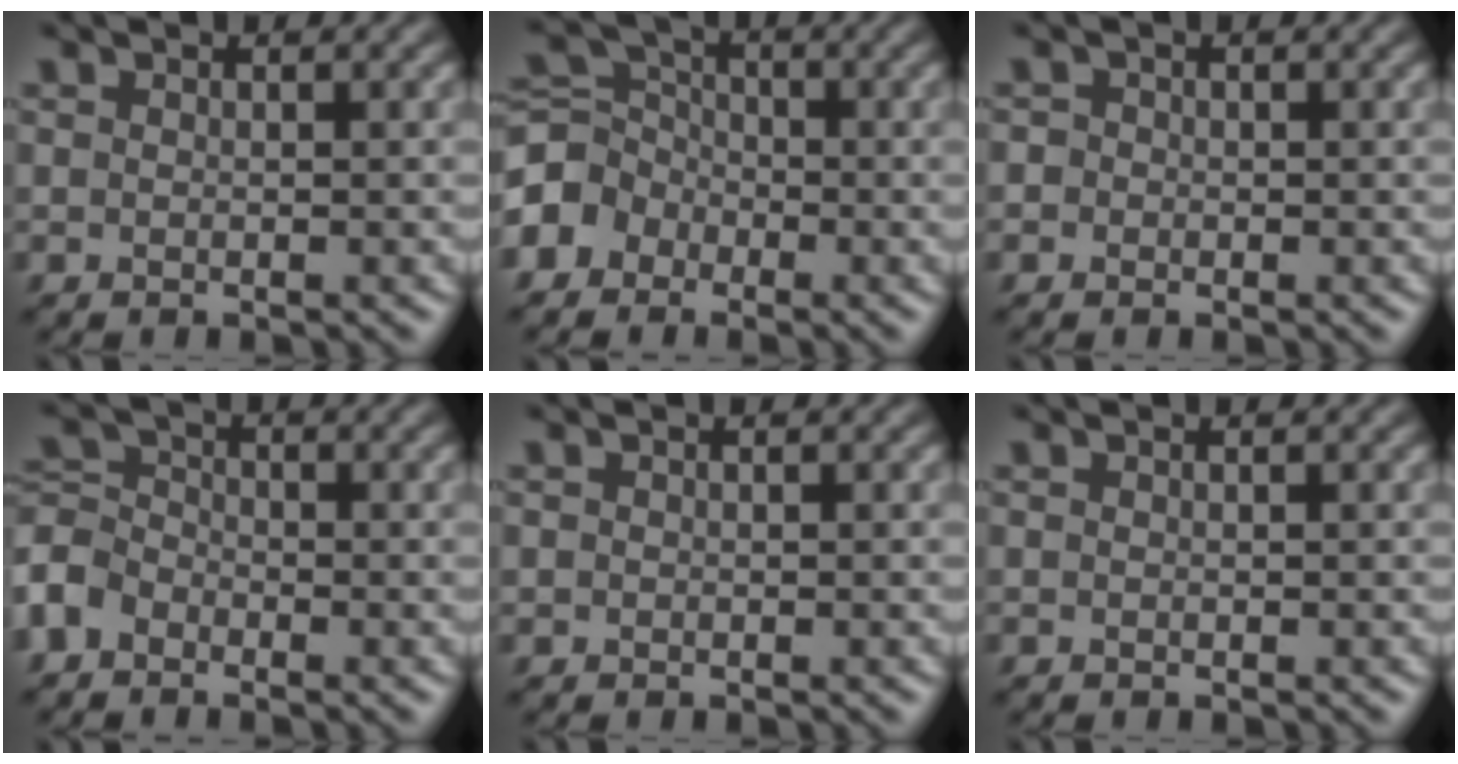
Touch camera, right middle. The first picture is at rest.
{"total": 4.0, "force": [-2.1, 3.2, 1.2], "torque": [-0.025, 0.012, -0.058]}
{"total": 0.9, "force": [-0.1, 0.9, 0.2], "torque": [0.003, -0.003, -0.008]}
{"total": 3.5, "force": [-2.1, 2.5, 1.4], "torque": [-0.034, 0.008, -0.060]}
{"total": 0.0}
{"total": 0.0}